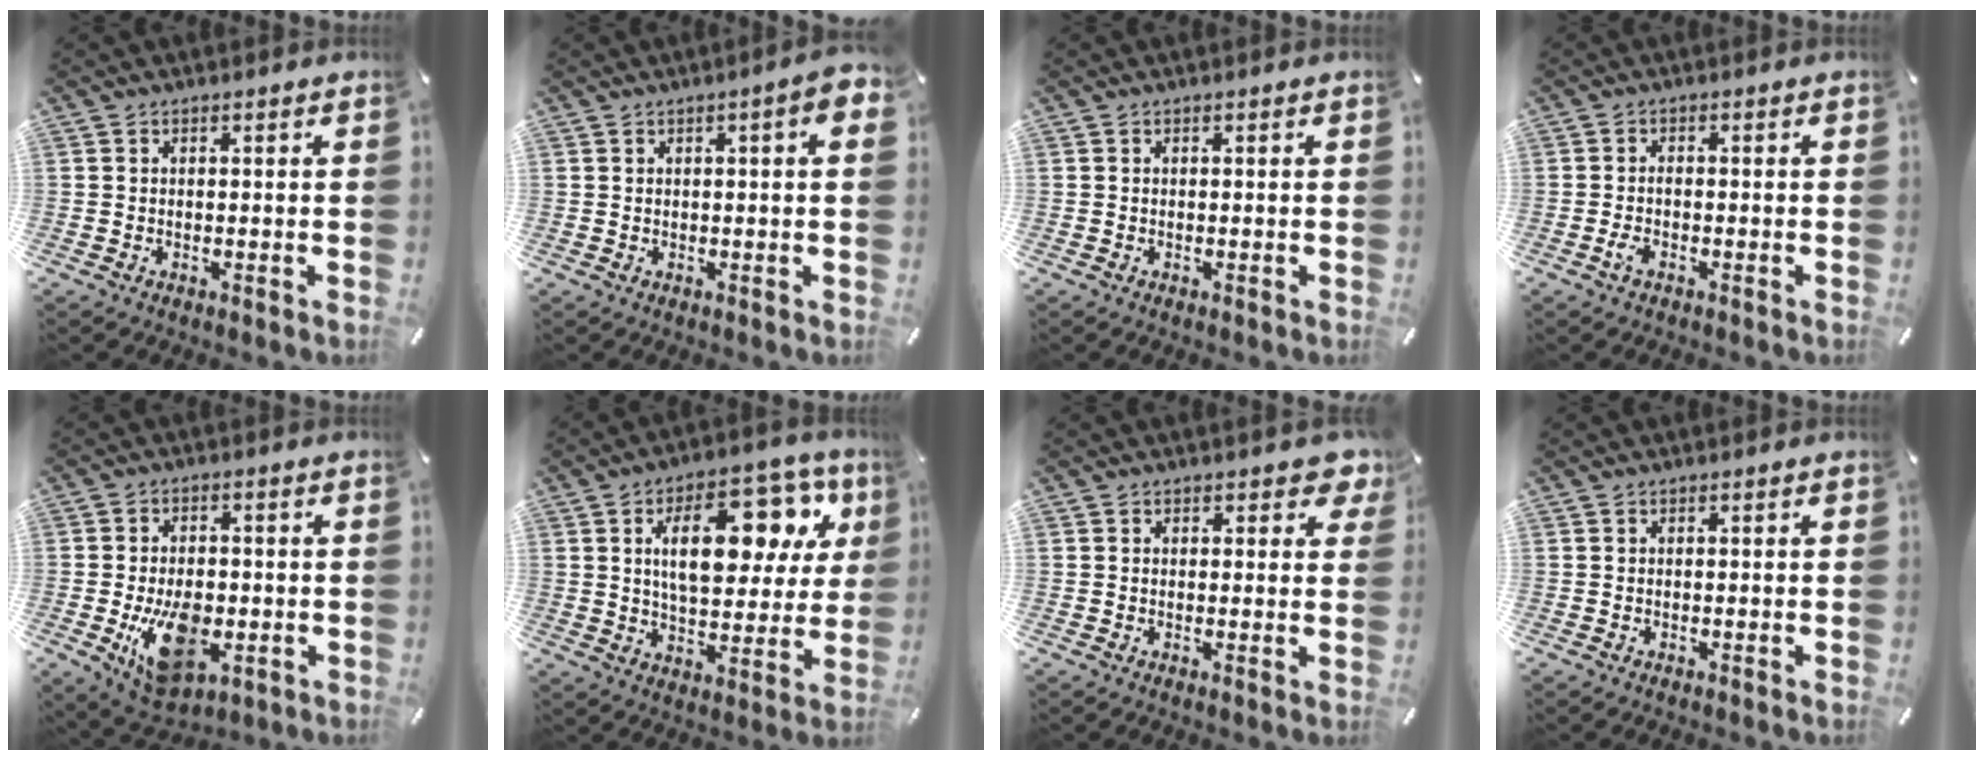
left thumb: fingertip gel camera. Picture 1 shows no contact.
{"total": 4.5, "force": [1.2, 1.0, 4.2], "torque": [-0.062, 0.001, 0.017]}
{"total": 0.0}
{"total": 1.8, "force": [-1.0, 0.7, 1.3], "torque": [-0.030, 0.003, -0.021]}
{"total": 13.2, "force": [-2.7, 8.2, 10.0], "torque": [-0.163, -0.006, -0.042]}
{"total": 20.6, "force": [7.2, 10.7, 16.1], "torque": [-0.237, -0.012, 0.114]}
{"total": 3.7, "force": [2.0, 2.0, 2.4], "torque": [-0.020, -0.004, 0.029]}
{"total": 0.0}